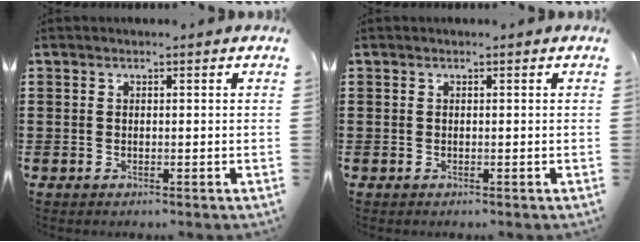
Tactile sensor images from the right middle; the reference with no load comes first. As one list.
[{"total": 0.0}]